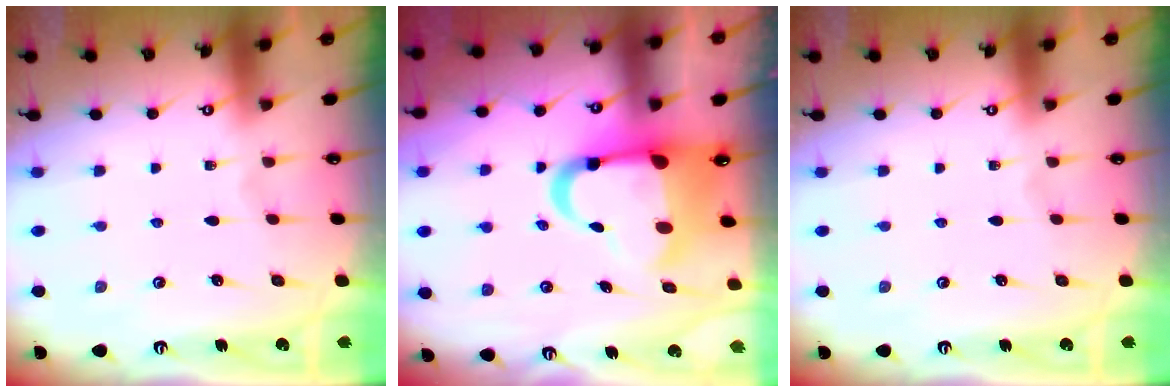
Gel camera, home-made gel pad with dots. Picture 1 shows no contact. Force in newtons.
{"total": 11.6, "press": 11.4, "slide": 2.2}
{"total": 0.0}